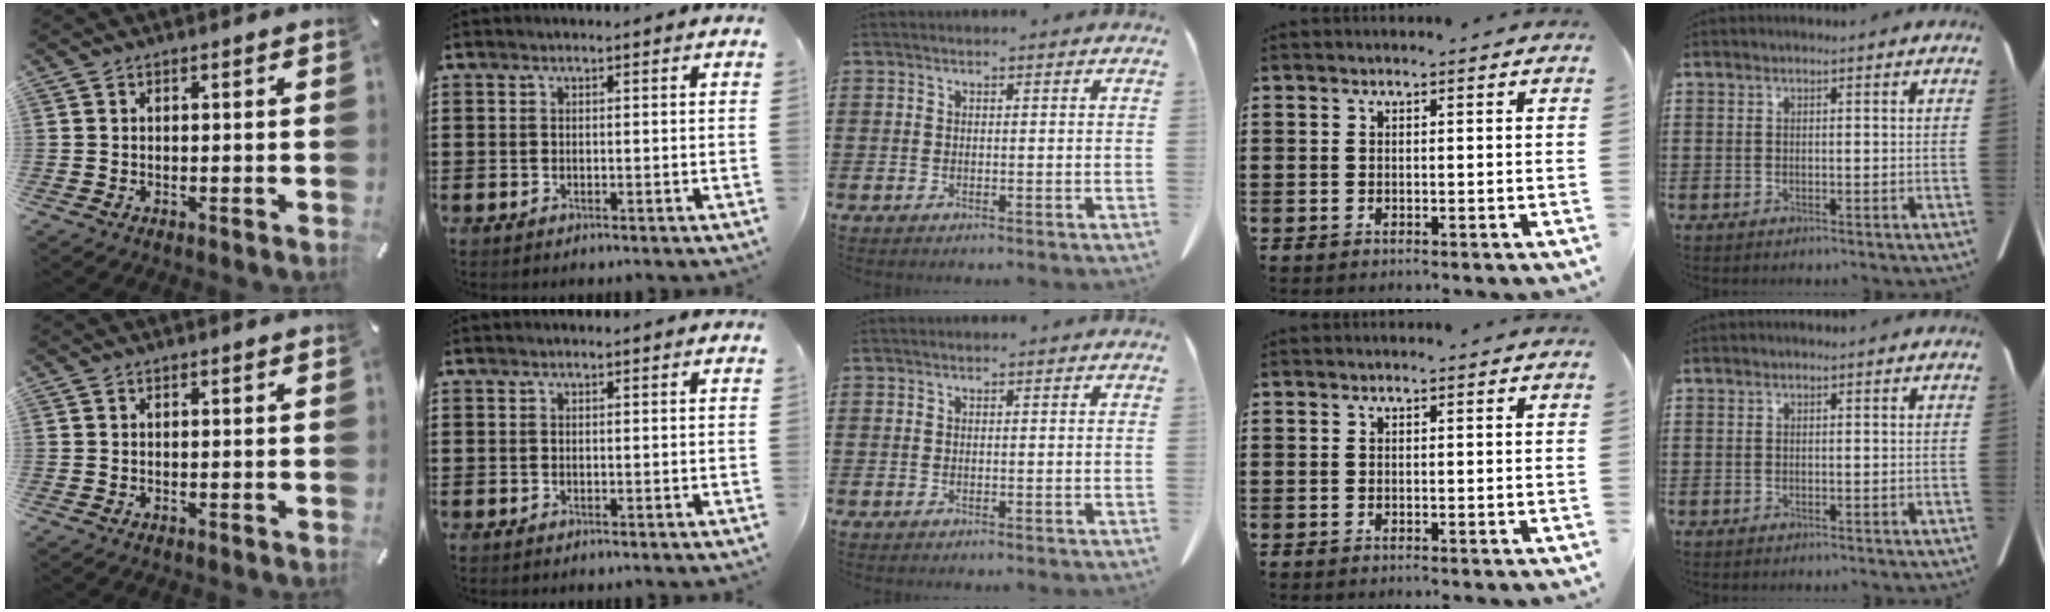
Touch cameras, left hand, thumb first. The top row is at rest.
{}